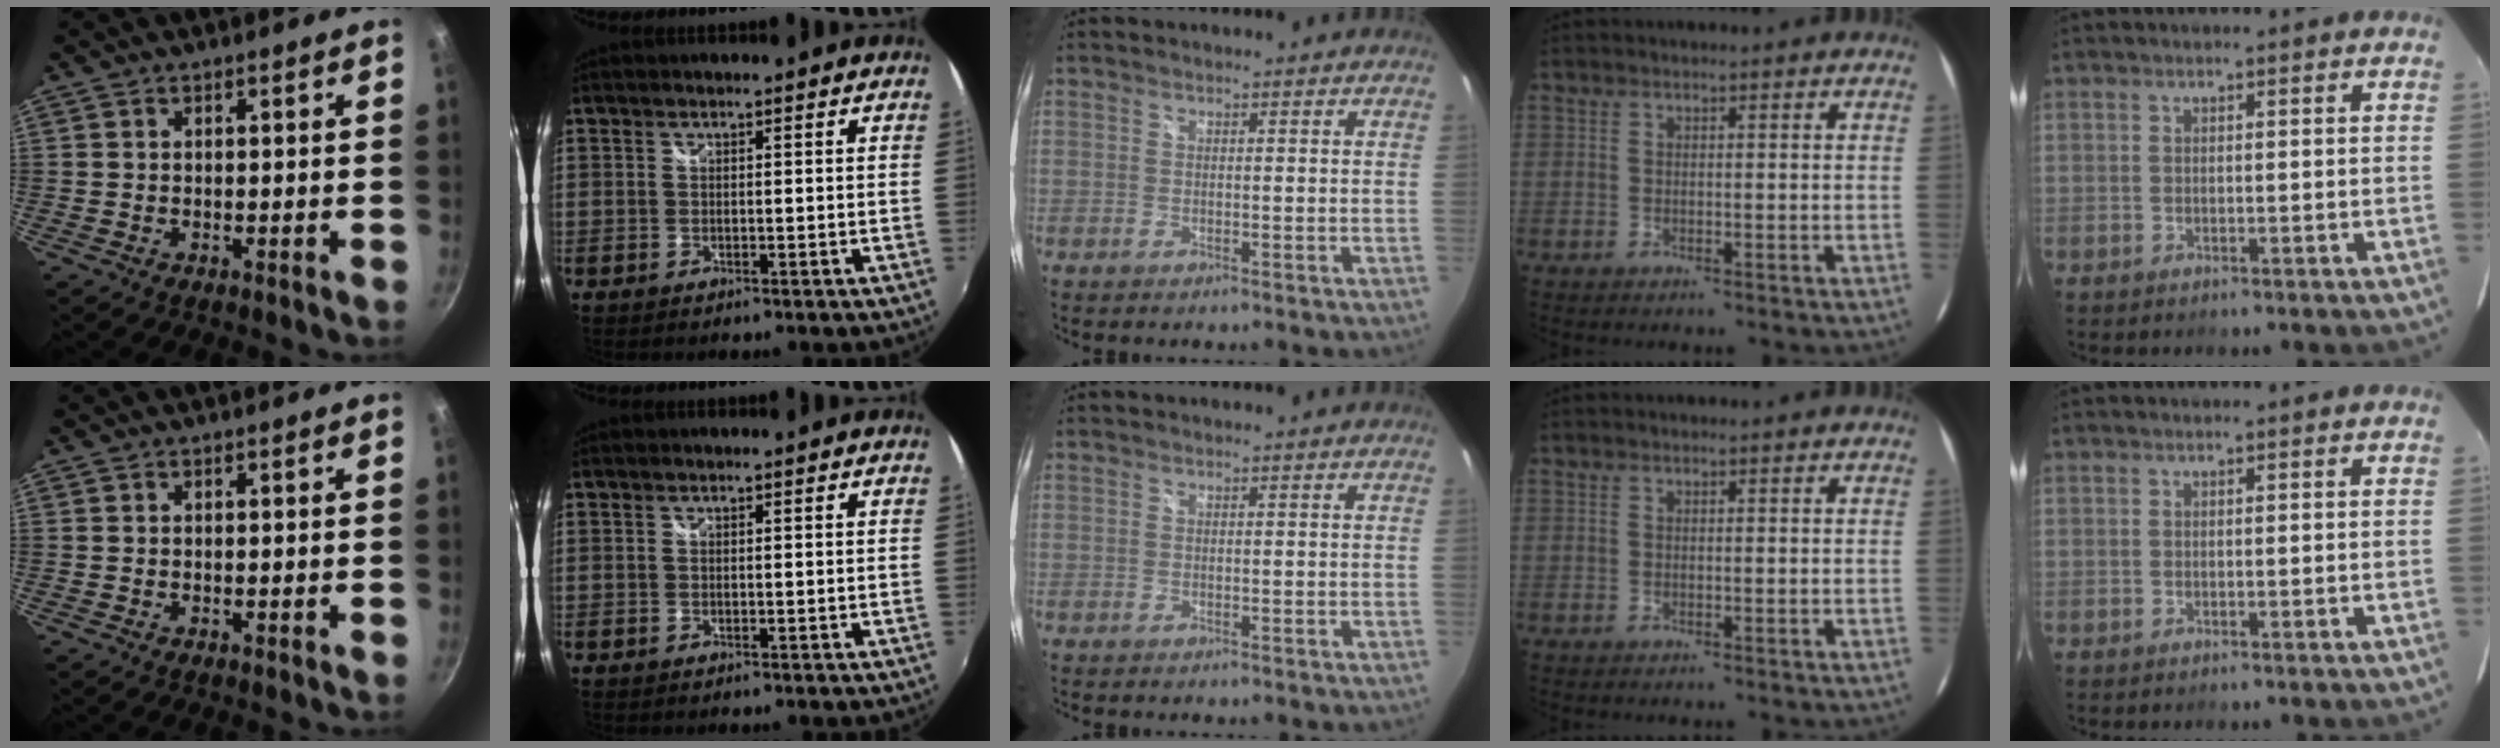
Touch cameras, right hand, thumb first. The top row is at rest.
{}